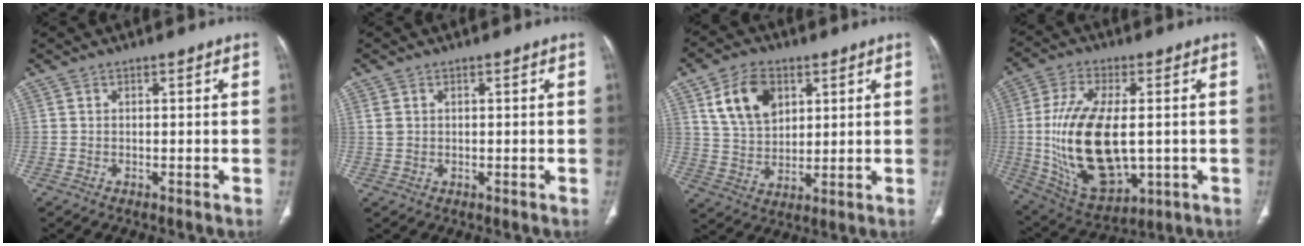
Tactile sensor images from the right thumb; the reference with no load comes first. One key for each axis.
{"total": 1.7, "fx": 0.5, "fy": 1.3, "fz": 1.0, "tx": -0.026, "ty": 0.003, "tz": 0.016}
{"total": 11.3, "fx": 4.7, "fy": 7.6, "fz": 6.9, "tx": -0.100, "ty": -0.014, "tz": 0.094}
{"total": 20.7, "fx": -0.9, "fy": 10.6, "fz": 17.7, "tx": -0.343, "ty": -0.012, "tz": 0.006}